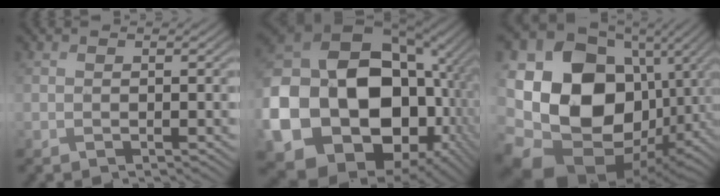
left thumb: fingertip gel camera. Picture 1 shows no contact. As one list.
[{"total": 23.7, "force": [-3.8, 18.6, 14.1], "torque": [-0.359, -0.036, -0.058]}, {"total": 19.9, "force": [-0.3, 16.1, 11.6], "torque": [-0.274, -0.035, 0.028]}]